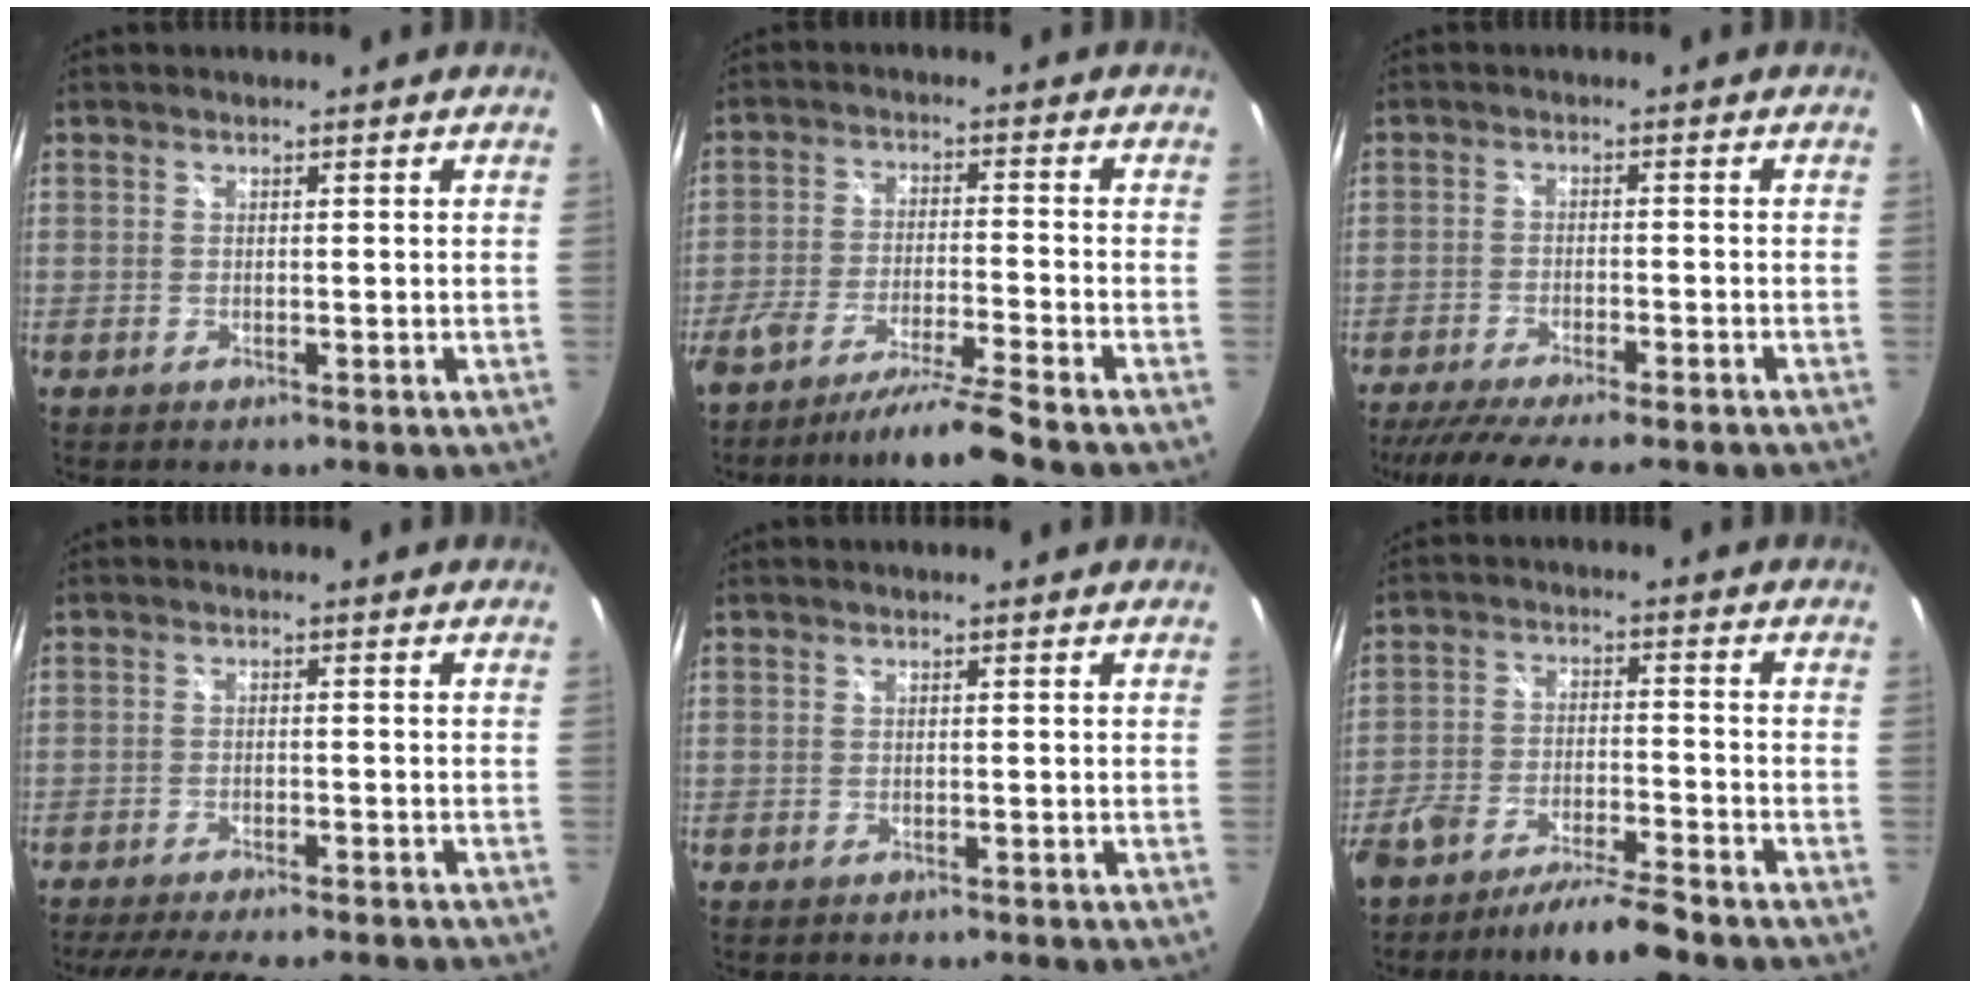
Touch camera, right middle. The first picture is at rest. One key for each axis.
{"total": 9.0, "fx": -7.9, "fy": -1.8, "fz": 4.1, "tx": -0.092, "ty": -0.010, "tz": -0.137}
{"total": 13.5, "fx": -11.4, "fy": 1.8, "fz": 7.1, "tx": -0.145, "ty": -0.043, "tz": -0.173}
{"total": 13.9, "fx": -12.1, "fy": 2.7, "fz": 6.3, "tx": -0.126, "ty": -0.018, "tz": -0.169}
{"total": 1.0, "fx": -0.9, "fy": 0.3, "fz": 0.2, "tx": -0.008, "ty": -0.002, "tz": -0.012}
{"total": 10.0, "fx": -8.5, "fy": 1.1, "fz": 5.2, "tx": -0.111, "ty": -0.005, "tz": -0.147}